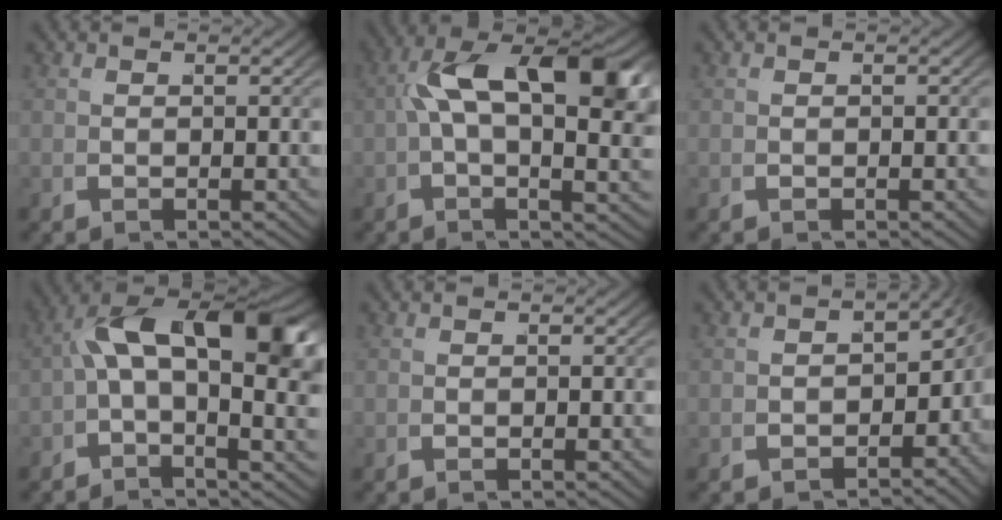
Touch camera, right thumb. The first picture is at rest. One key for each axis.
{"total": 11.6, "fx": 2.3, "fy": 5.2, "fz": 10.1, "tx": -0.164, "ty": -0.005, "tz": 0.035}
{"total": 0.0}
{"total": 11.1, "fx": 1.1, "fy": 5.6, "fz": 9.6, "tx": -0.143, "ty": -0.006, "tz": 0.011}
{"total": 0.0}
{"total": 4.5, "fx": -2.1, "fy": 2.8, "fz": 2.9, "tx": -0.024, "ty": -0.017, "tz": -0.024}